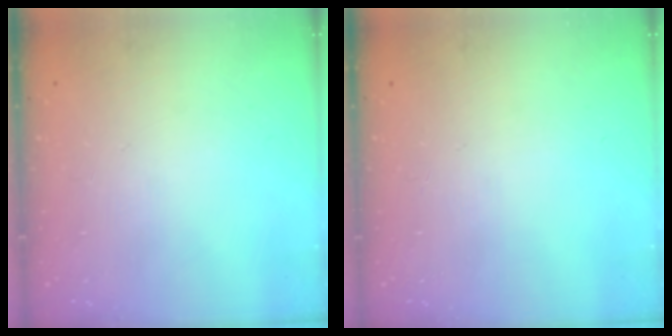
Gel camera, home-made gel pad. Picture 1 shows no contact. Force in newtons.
{"total": 0.0}